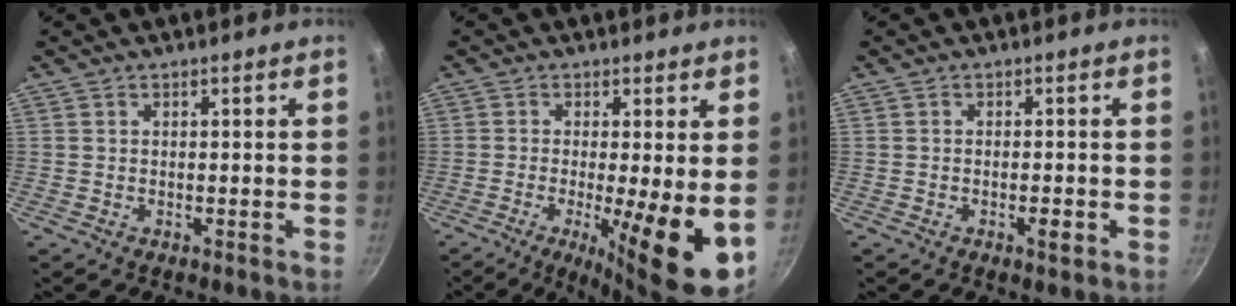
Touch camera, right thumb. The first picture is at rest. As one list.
[{"total": 11.3, "force": [-1.8, 1.9, 11.0], "torque": [-0.172, -0.012, -0.025]}, {"total": 2.3, "force": [-0.9, 0.7, 2.0], "torque": [-0.034, 0.005, -0.014]}]